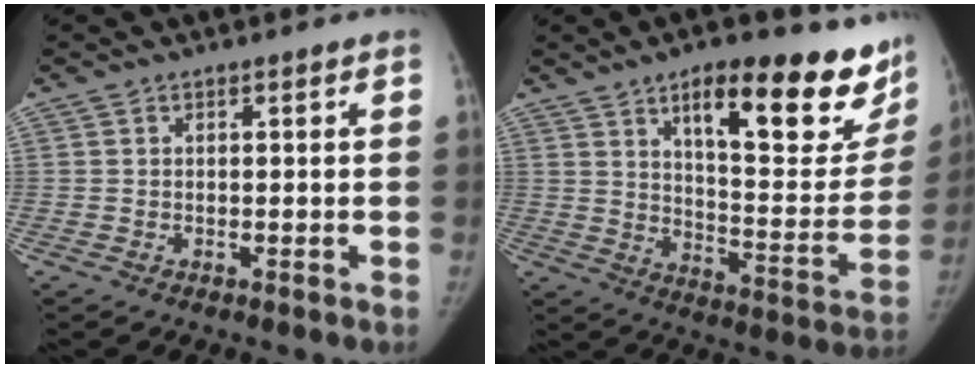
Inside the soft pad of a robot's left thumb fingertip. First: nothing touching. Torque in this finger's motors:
{"motor_torque": [0.84, 0.93, 1.47, -1.30, 0.13]}